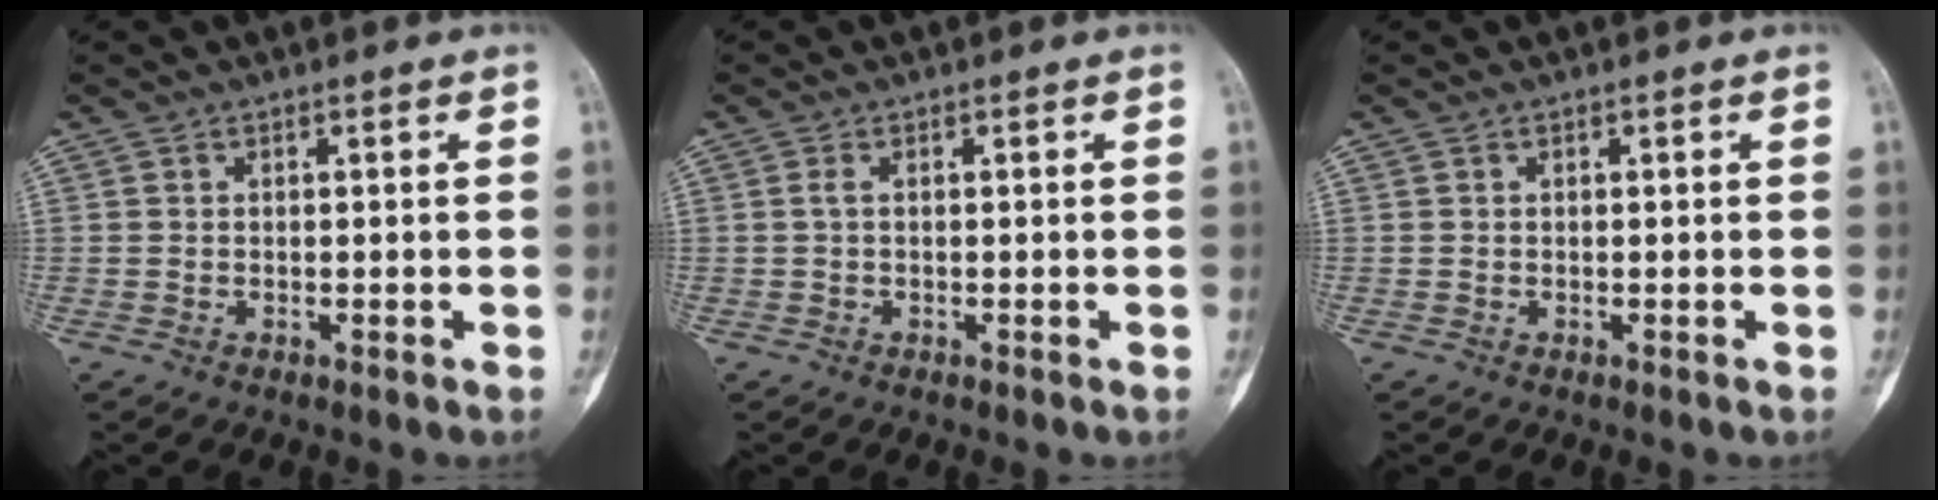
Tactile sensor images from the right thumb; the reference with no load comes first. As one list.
[{"total": 0.8, "force": [0.0, 0.2, 0.7], "torque": [-0.019, -0.001, -0.001]}, {"total": 0.0}]